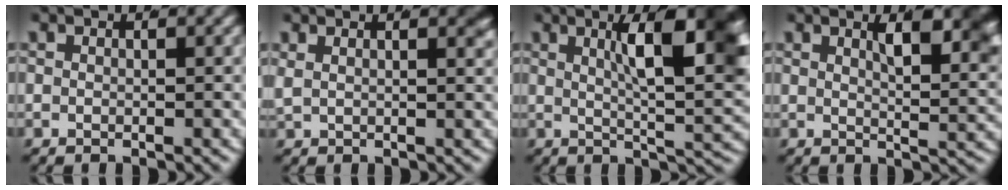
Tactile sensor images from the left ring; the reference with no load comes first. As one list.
[{"total": 2.8, "force": [1.3, 0.8, 2.3], "torque": [-0.028, 0.002, 0.028]}, {"total": 11.6, "force": [2.5, 3.8, 10.7], "torque": [-0.112, 0.002, 0.042]}, {"total": 6.8, "force": [2.7, 2.0, 5.9], "torque": [-0.059, -0.004, 0.042]}]